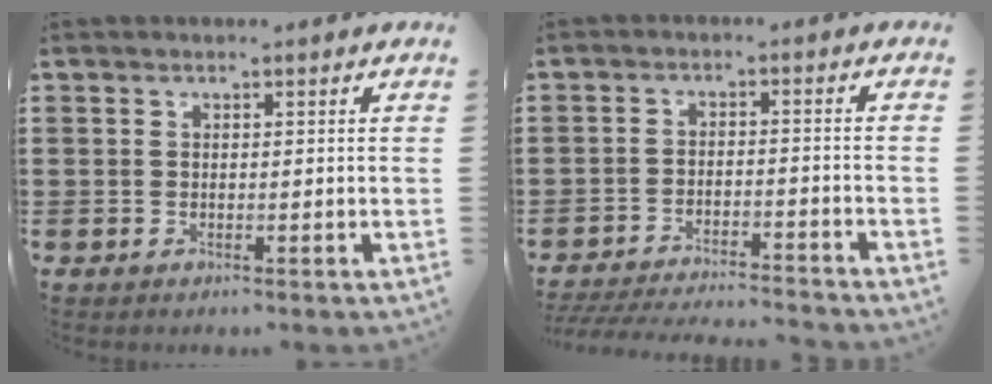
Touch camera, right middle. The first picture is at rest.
{"total": 4.4, "force": [-4.4, 0.0, 0.8], "torque": [-0.023, -0.005, -0.090]}